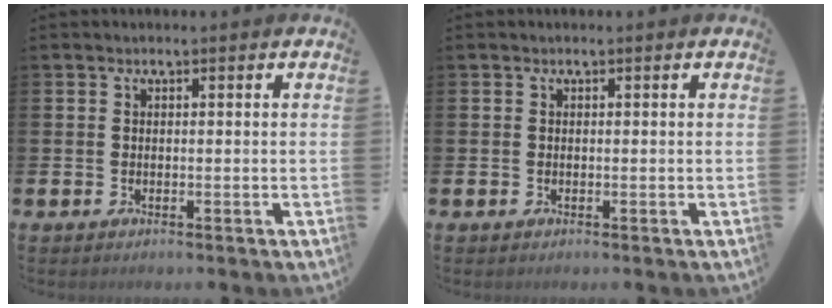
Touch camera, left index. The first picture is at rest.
{"total": 0.0}